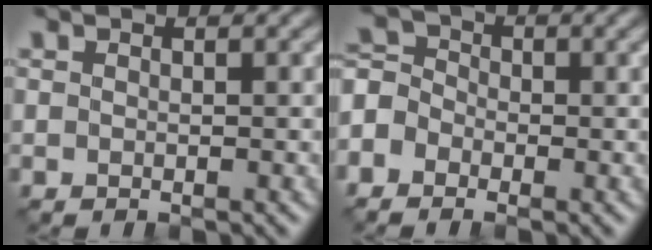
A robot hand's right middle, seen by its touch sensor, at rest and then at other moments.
{"total": 3.5, "force": [-1.7, 2.7, 1.3], "torque": [-0.025, 0.007, -0.043]}